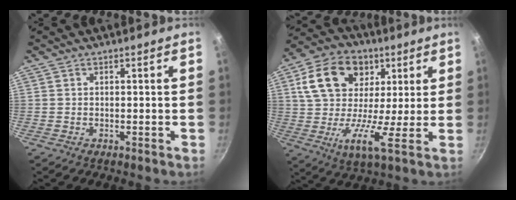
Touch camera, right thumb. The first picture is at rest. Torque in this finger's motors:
{"motor_torque": [-0.55, 1.24, 0.94, -0.46, 0.40]}